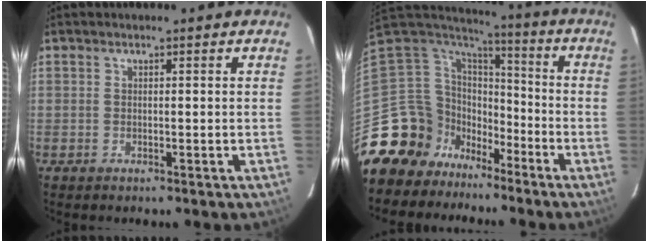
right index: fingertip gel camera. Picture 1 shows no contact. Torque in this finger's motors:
{"motor_torque": [0.99, -1.15, -0.02, -0.21]}